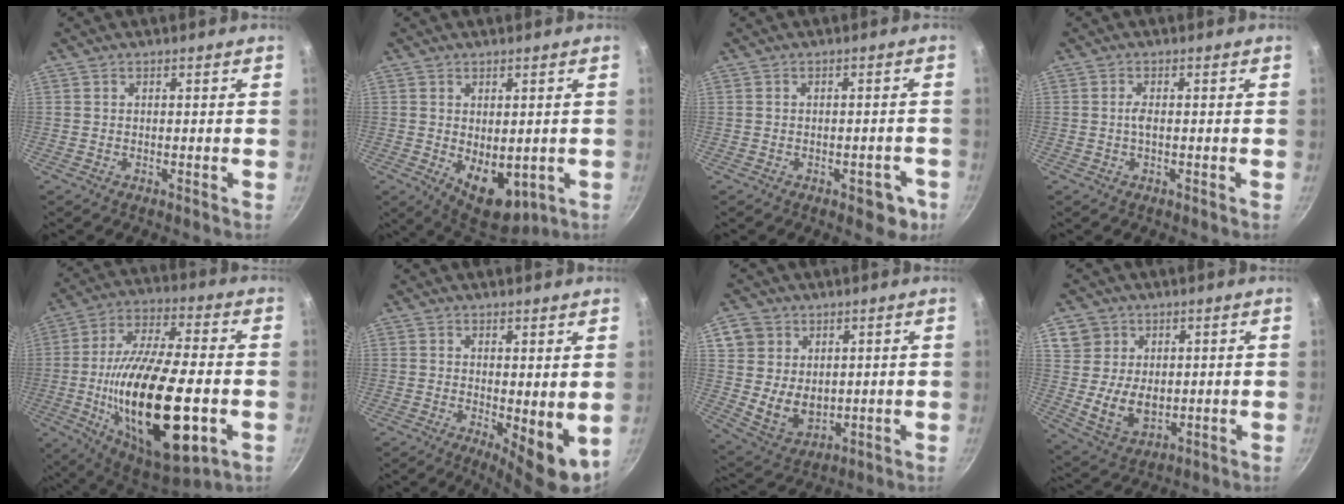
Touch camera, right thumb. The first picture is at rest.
{"total": 9.4, "force": [-1.2, 5.7, 7.3], "torque": [-0.082, -0.017, 0.000]}
{"total": 5.5, "force": [-2.4, 3.0, 4.0], "torque": [-0.022, 0.023, -0.020]}
{"total": 1.6, "force": [-0.1, 0.6, 1.5], "torque": [-0.032, 0.003, -0.005]}
{"total": 29.1, "force": [-6.0, 11.4, 26.1], "torque": [-0.453, 0.015, -0.094]}
{"total": 7.5, "force": [0.2, 3.0, 6.9], "torque": [-0.086, -0.016, 0.010]}
{"total": 9.9, "force": [2.2, 8.4, 4.7], "torque": [-0.059, -0.022, 0.052]}
{"total": 9.4, "force": [1.6, 8.0, 4.6], "torque": [-0.057, -0.020, 0.037]}